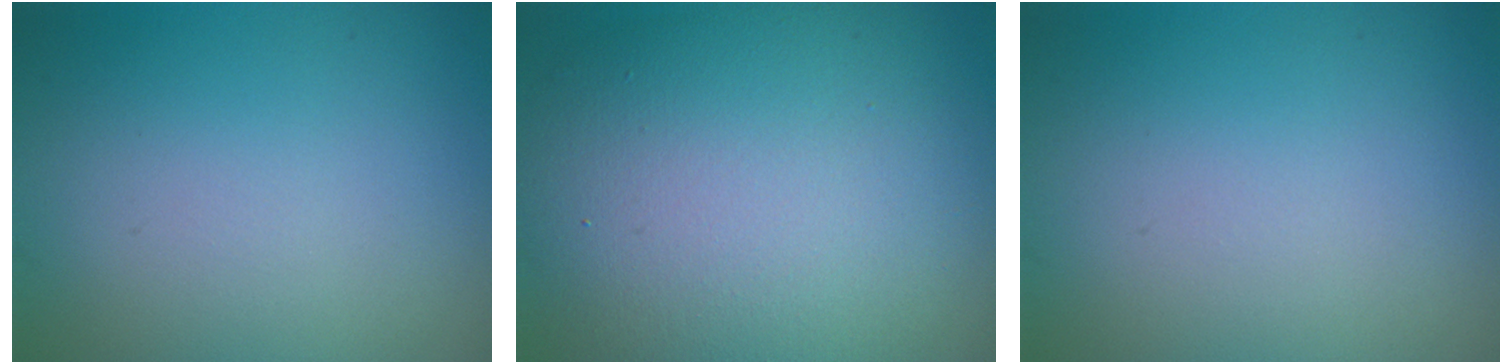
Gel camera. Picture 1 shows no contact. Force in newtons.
{"total": 12.9, "press": 12.8, "slide": 1.2}
{"total": 0.0}